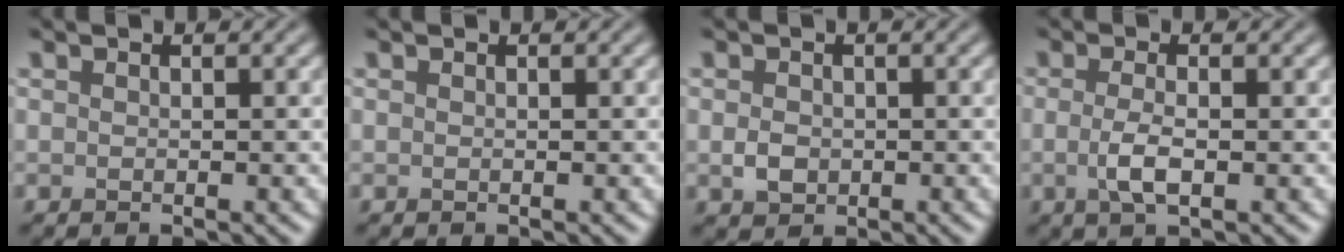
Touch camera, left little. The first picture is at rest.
{"total": 0.0}
{"total": 1.7, "force": [-0.2, 1.4, 1.0], "torque": [-0.019, -0.003, -0.007]}
{"total": 2.6, "force": [-0.4, 0.8, 2.4], "torque": [-0.053, -0.004, -0.011]}